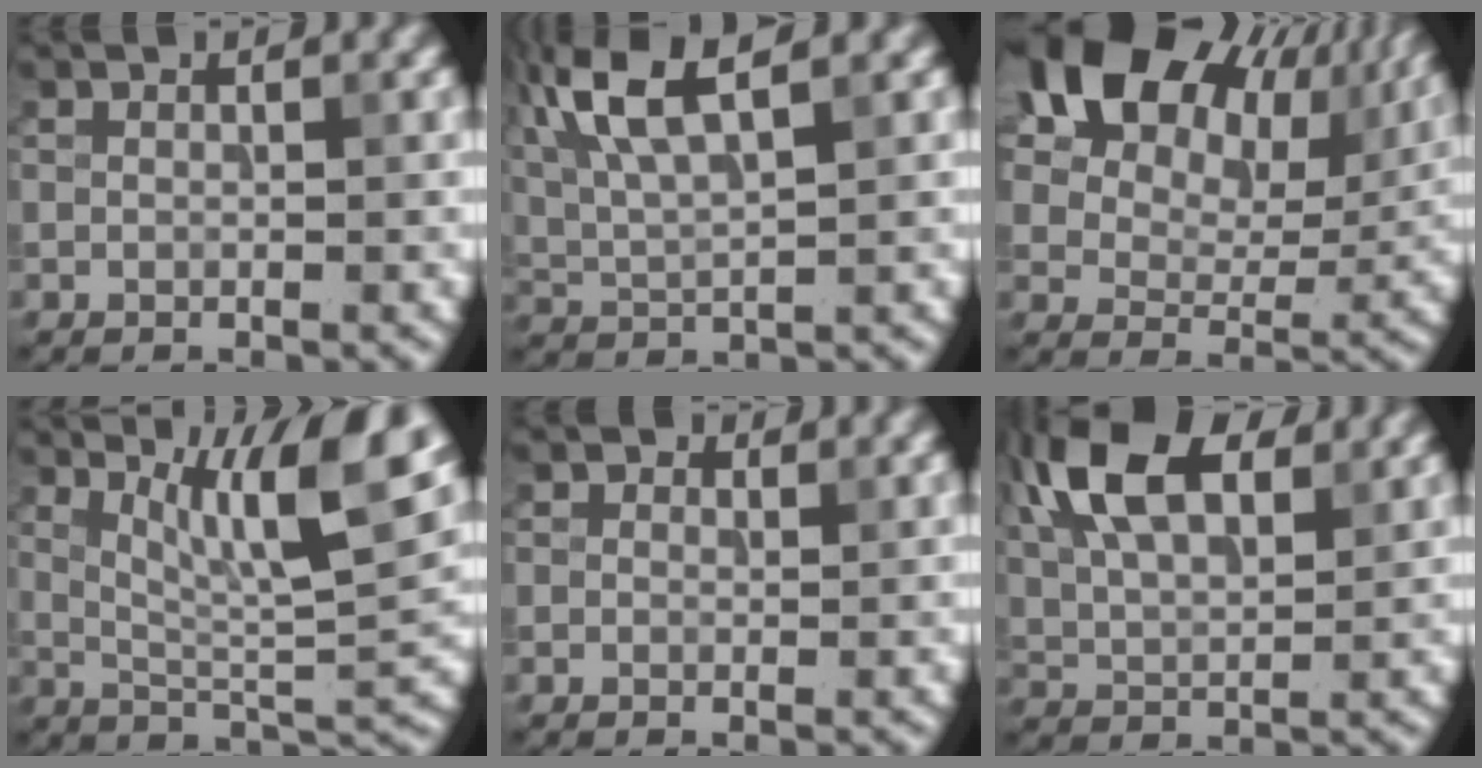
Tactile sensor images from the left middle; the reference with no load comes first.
{"total": 8.0, "force": [3.9, 2.4, 6.5], "torque": [-0.142, 0.020, 0.077]}
{"total": 17.3, "force": [9.2, 11.2, 9.5], "torque": [-0.197, 0.063, 0.168]}
{"total": 10.1, "force": [4.8, 2.4, 8.5], "torque": [-0.132, 0.003, 0.085]}
{"total": 0.8, "force": [0.4, 0.7, 0.3], "torque": [-0.004, -0.005, -0.001]}
{"total": 10.5, "force": [4.7, 5.2, 7.7], "torque": [-0.159, 0.026, 0.074]}